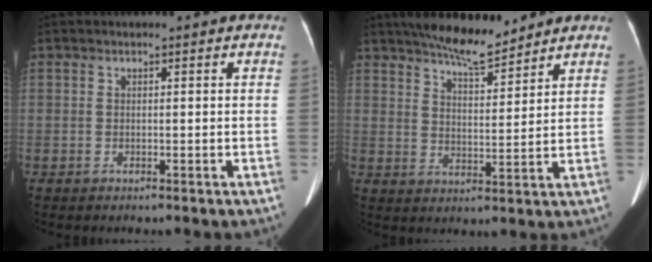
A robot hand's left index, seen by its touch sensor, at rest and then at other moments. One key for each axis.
{"total": 8.7, "fx": 7.5, "fy": 1.4, "fz": 4.1, "tx": -0.066, "ty": 0.006, "tz": 0.129}